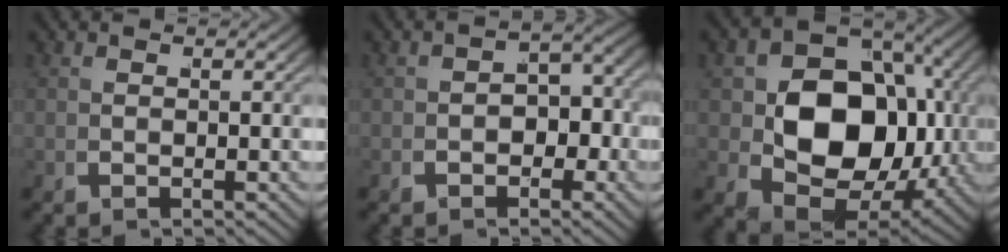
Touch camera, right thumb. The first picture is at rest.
{"total": 3.0, "force": [-1.4, 2.0, 1.6], "torque": [-0.013, -0.008, -0.027]}
{"total": 14.9, "force": [-0.2, 10.4, 10.6], "torque": [-0.201, -0.050, 0.006]}